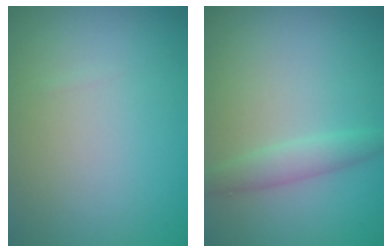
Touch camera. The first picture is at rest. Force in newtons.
{"total": 1.9, "press": 1.9, "slide": 0.0}